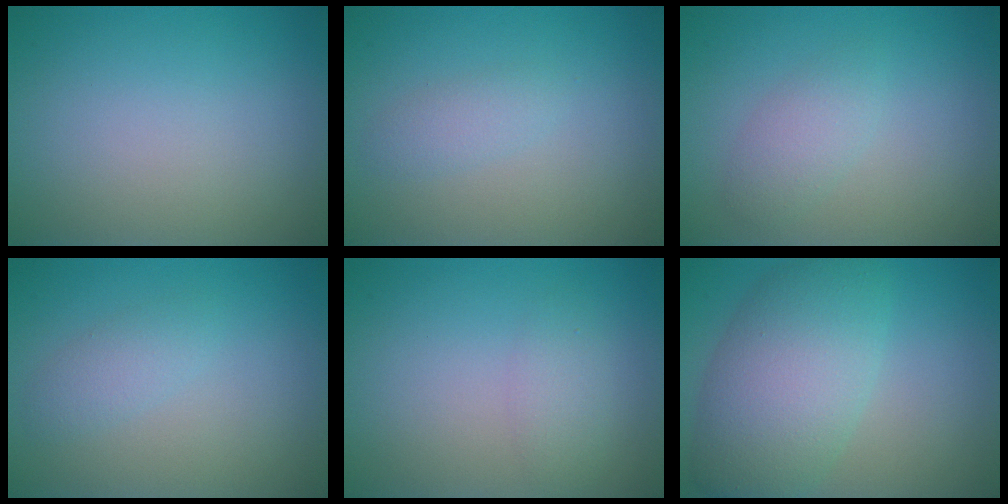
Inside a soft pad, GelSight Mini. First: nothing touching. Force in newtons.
{"total": 1.4, "press": 1.4, "slide": 0.0}
{"total": 1.9, "press": 1.9, "slide": 0.1}
{"total": 1.5, "press": 1.5, "slide": 0.0}
{"total": 1.7, "press": 1.7, "slide": 0.0}
{"total": 7.5, "press": 7.5, "slide": 0.2}